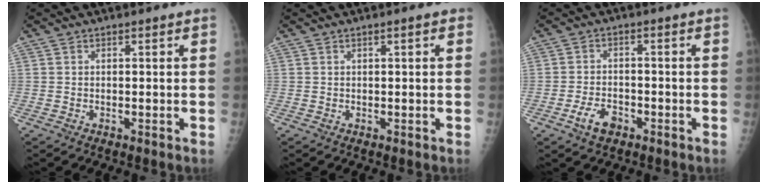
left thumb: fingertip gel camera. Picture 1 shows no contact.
{"total": 1.0, "force": [0.5, 0.2, 0.8], "torque": [-0.014, 0.002, 0.005]}
{"total": 4.7, "force": [-2.5, 2.8, 2.8], "torque": [-0.047, 0.014, -0.045]}